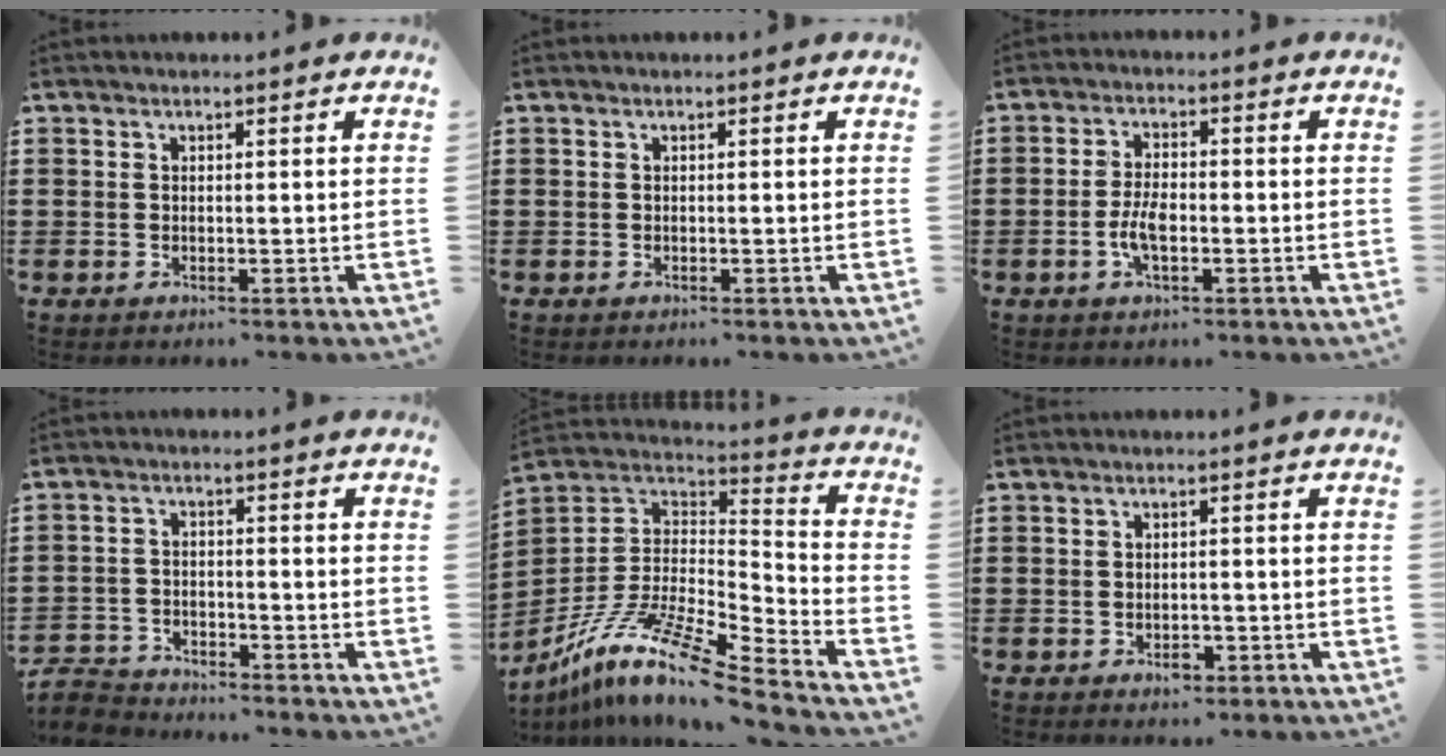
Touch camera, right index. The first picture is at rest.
{"total": 0.0}
{"total": 4.6, "force": [-1.3, 2.0, 3.9], "torque": [-0.089, 0.000, -0.028]}
{"total": 3.6, "force": [-3.5, 0.7, 0.2], "torque": [-0.025, -0.003, -0.079]}
{"total": 13.3, "force": [-9.6, 2.1, 9.0], "torque": [-0.186, 0.007, -0.186]}
{"total": 2.1, "force": [-1.1, 1.0, 1.4], "torque": [-0.028, 0.000, -0.020]}